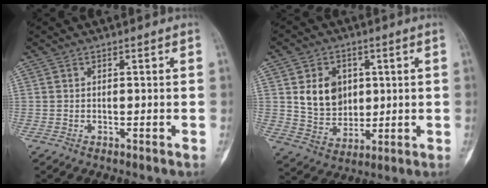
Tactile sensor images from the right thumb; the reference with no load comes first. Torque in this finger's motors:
{"motor_torque": [0.21, 0.42, 0.37, -0.07, 0.01]}